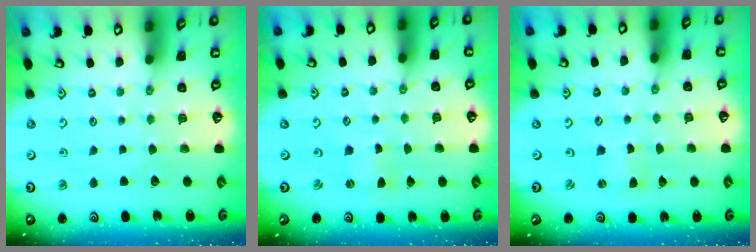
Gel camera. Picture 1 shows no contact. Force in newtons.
{"total": 0.0}
{"total": 1.5, "press": 1.4, "slide": 0.2}